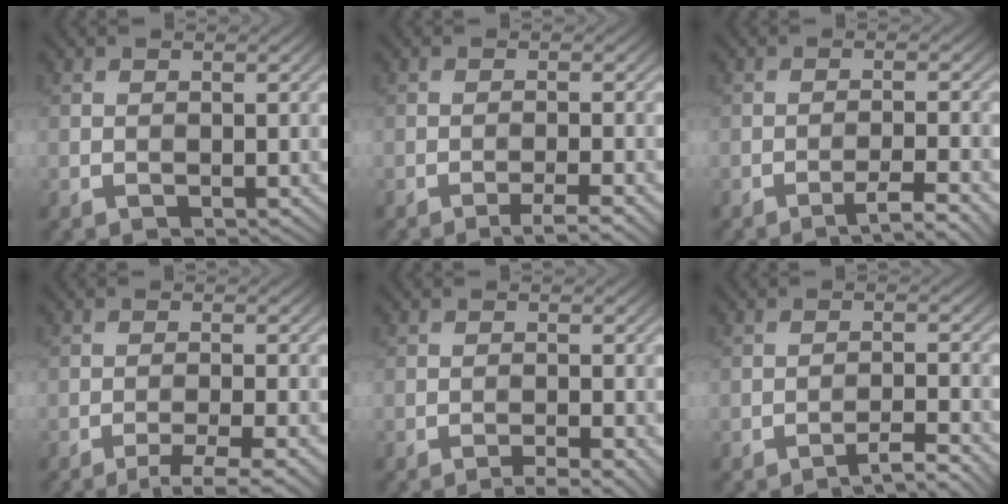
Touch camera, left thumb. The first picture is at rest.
{"total": 2.5, "force": [-1.7, 0.2, 1.8], "torque": [-0.025, 0.009, -0.033]}
{"total": 3.7, "force": [-2.4, 0.4, 2.8], "torque": [-0.046, 0.009, -0.040]}
{"total": 3.8, "force": [-2.4, 0.5, 2.9], "torque": [-0.047, 0.005, -0.043]}
{"total": 3.0, "force": [-2.1, 0.4, 2.1], "torque": [-0.030, 0.009, -0.037]}
{"total": 3.4, "force": [-2.8, 0.2, 2.0], "torque": [-0.028, 0.014, -0.048]}